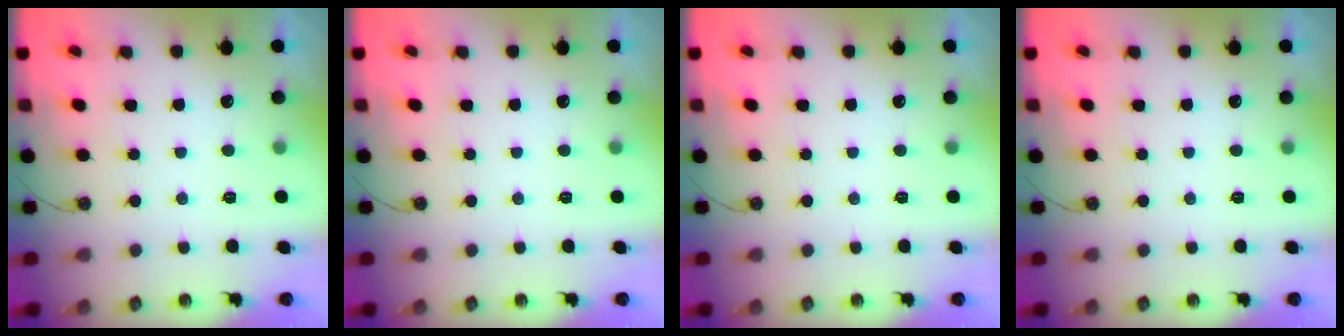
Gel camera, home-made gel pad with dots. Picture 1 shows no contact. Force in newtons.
{"total": 0.0}
{"total": 0.0}
{"total": 0.0}